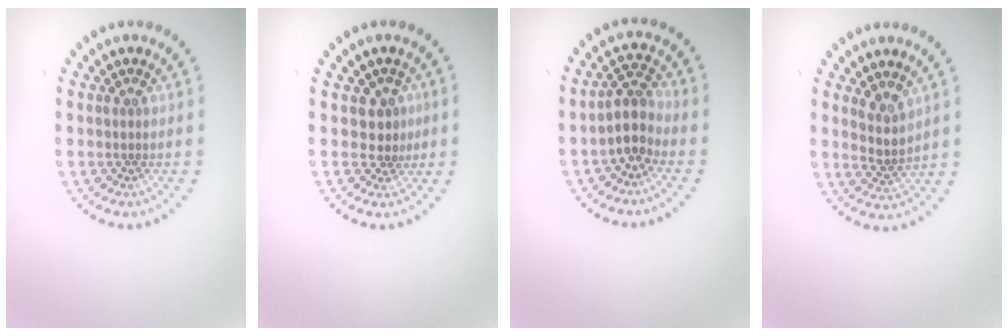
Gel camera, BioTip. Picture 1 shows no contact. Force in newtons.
{"total": 1.8, "press": 1.5, "slide": 1.0}
{"total": 2.7, "press": 2.3, "slide": 1.5}
{"total": 2.2, "press": 1.9, "slide": 1.2}